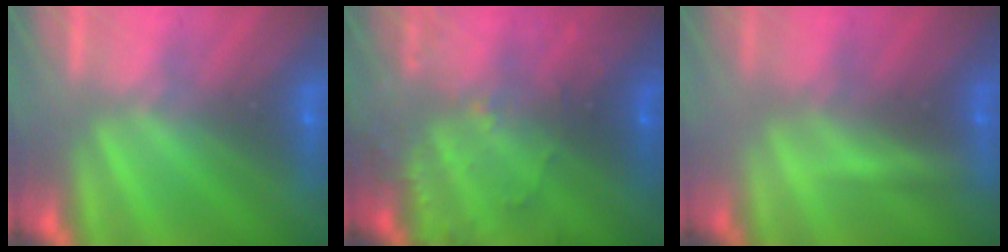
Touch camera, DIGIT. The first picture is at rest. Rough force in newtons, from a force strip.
{"total": 7.3}
{"total": 2.0}